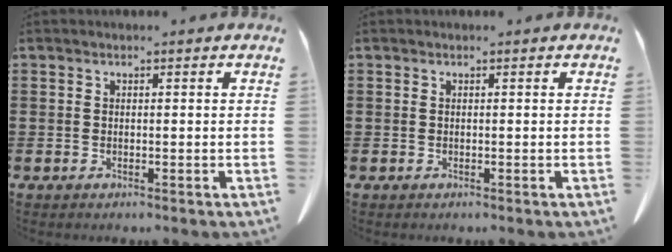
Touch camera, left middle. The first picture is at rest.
{"total": 0.0}